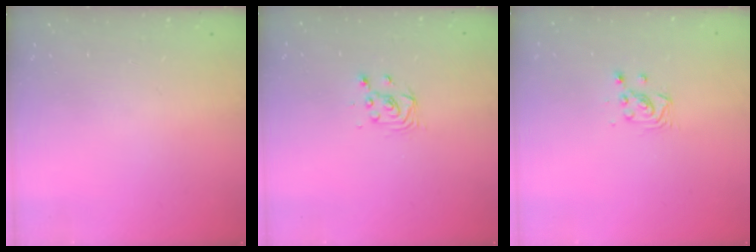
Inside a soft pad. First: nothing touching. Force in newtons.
{"total": 3.4, "press": 3.4, "slide": 0.3}
{"total": 3.8, "press": 3.8, "slide": 0.5}